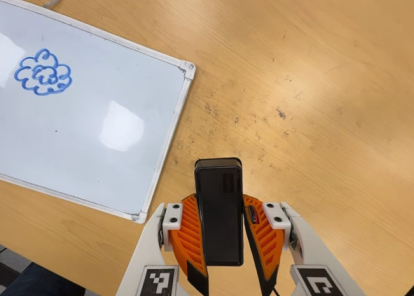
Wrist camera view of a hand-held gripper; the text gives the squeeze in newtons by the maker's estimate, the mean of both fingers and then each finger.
{"total": 9.6, "left": 8.2, "right": 11.0}